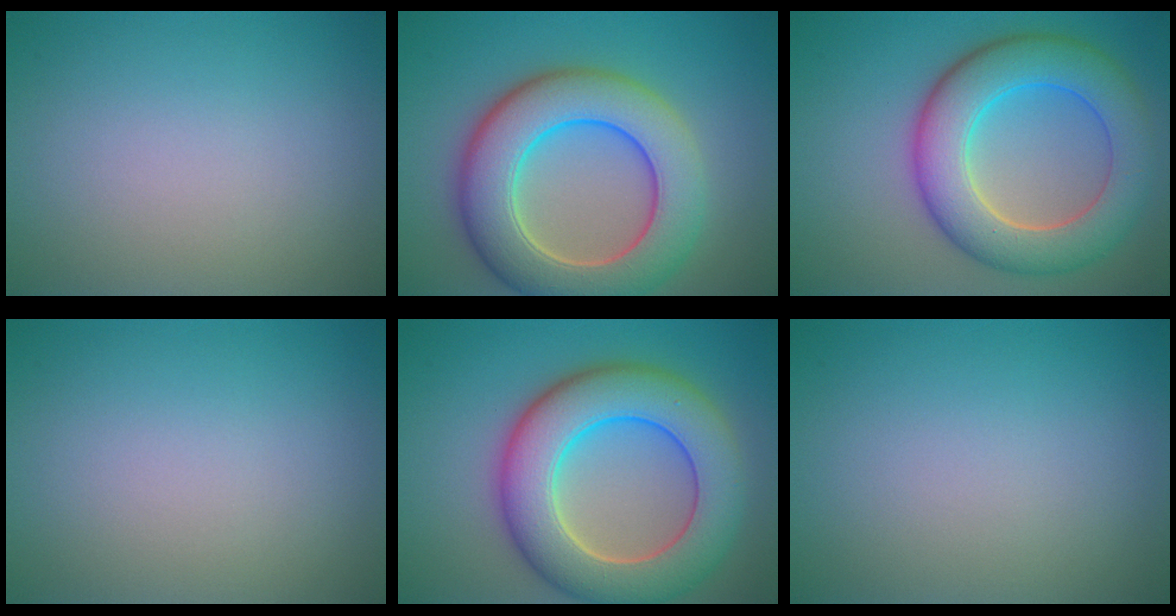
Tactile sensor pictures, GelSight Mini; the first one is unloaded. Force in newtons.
{"total": 10.1, "press": 10.1, "slide": 0.6}
{"total": 8.8, "press": 8.8, "slide": 0.4}
{"total": 0.0}
{"total": 10.4, "press": 10.3, "slide": 0.7}
{"total": 0.0}